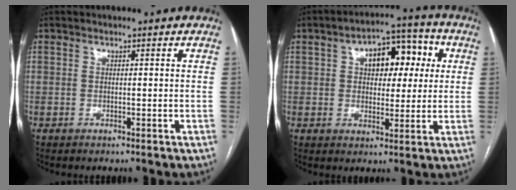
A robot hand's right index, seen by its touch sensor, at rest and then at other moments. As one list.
[{"total": 10.0, "force": [2.4, 5.5, 8.0], "torque": [-0.104, 0.037, 0.035]}]